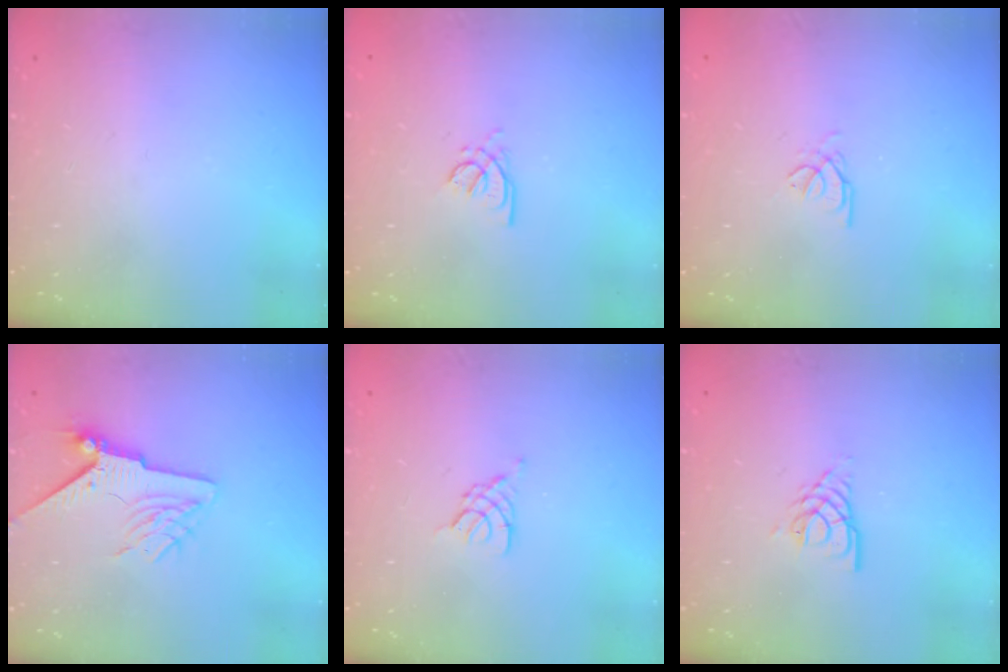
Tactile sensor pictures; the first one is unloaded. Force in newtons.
{"total": 2.4, "press": 2.4, "slide": 0.6}
{"total": 0.7, "press": 0.6, "slide": 0.4}
{"total": 7.3, "press": 7.2, "slide": 1.1}
{"total": 2.3, "press": 2.3, "slide": 0.5}
{"total": 3.3, "press": 3.2, "slide": 0.4}